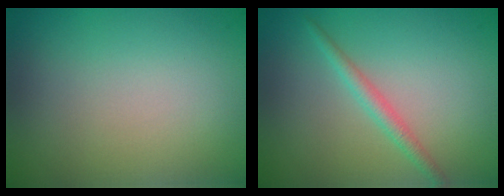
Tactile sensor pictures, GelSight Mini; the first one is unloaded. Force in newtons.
{"total": 1.7, "press": 1.7, "slide": 0.1}